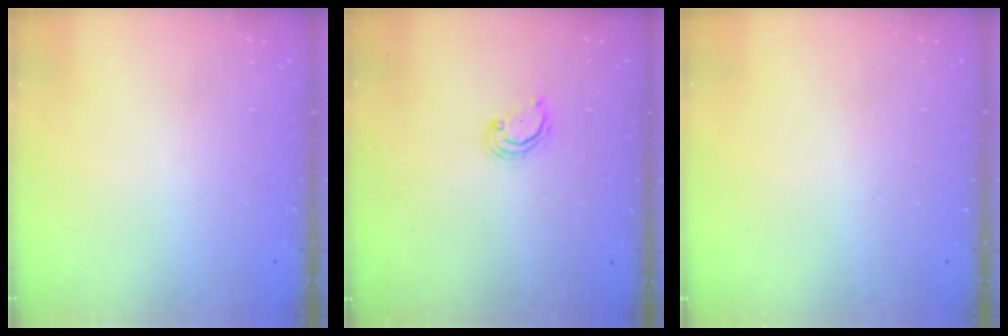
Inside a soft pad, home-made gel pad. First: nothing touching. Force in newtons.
{"total": 3.3, "press": 3.3, "slide": 0.4}
{"total": 0.0}